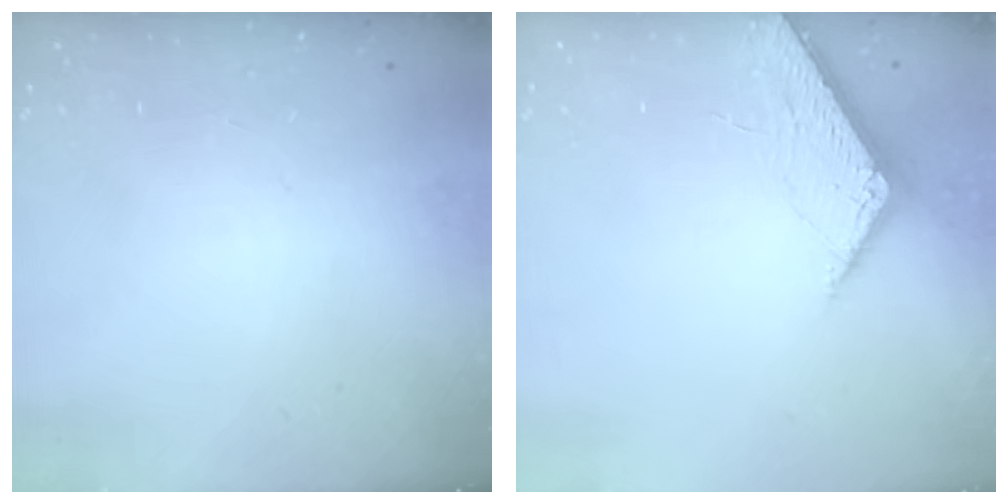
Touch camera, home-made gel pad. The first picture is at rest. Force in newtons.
{"total": 5.8, "press": 5.8, "slide": 0.6}